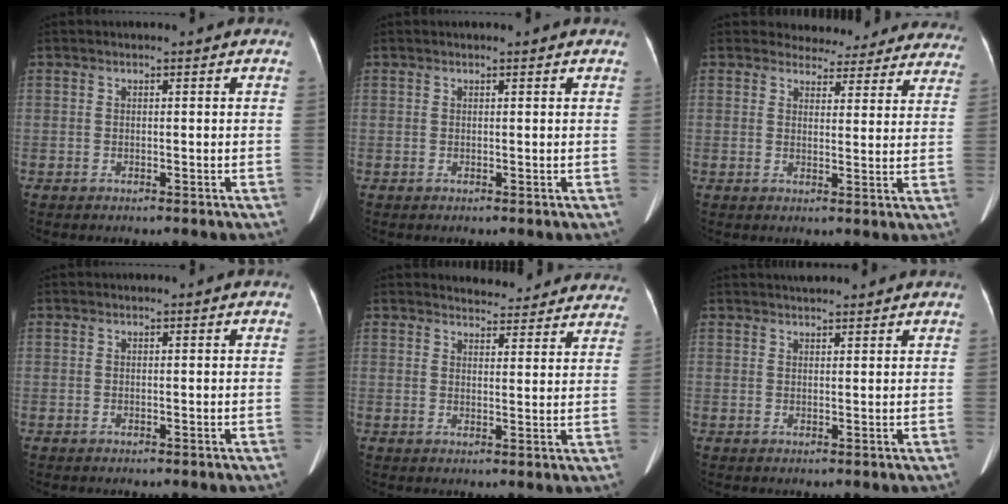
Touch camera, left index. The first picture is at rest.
{"total": 1.6, "force": [1.5, 0.1, 0.6], "torque": [-0.011, 0.012, 0.015]}
{"total": 16.1, "force": [15.1, 5.3, 2.1], "torque": [0.007, -0.028, 0.151]}
{"total": 0.0}
{"total": 15.7, "force": [15.0, 3.9, 2.9], "torque": [-0.009, -0.014, 0.160]}
{"total": 6.2, "force": [5.7, 1.1, 2.3], "torque": [-0.031, 0.034, 0.076]}